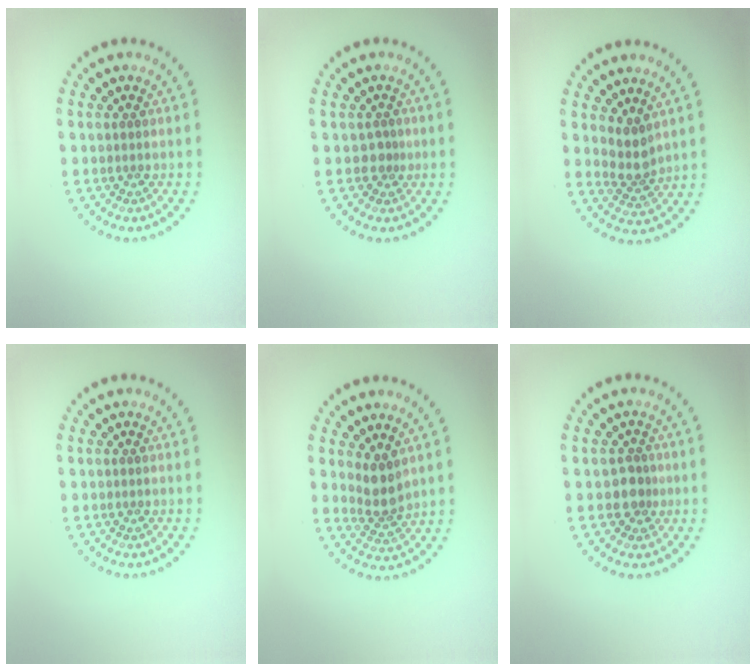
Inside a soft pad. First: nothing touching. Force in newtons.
{"total": 0.9, "press": 0.5, "slide": 0.8}
{"total": 2.5, "press": 2.0, "slide": 1.5}
{"total": 0.0}
{"total": 2.8, "press": 2.2, "slide": 1.7}
{"total": 2.1, "press": 1.7, "slide": 1.2}